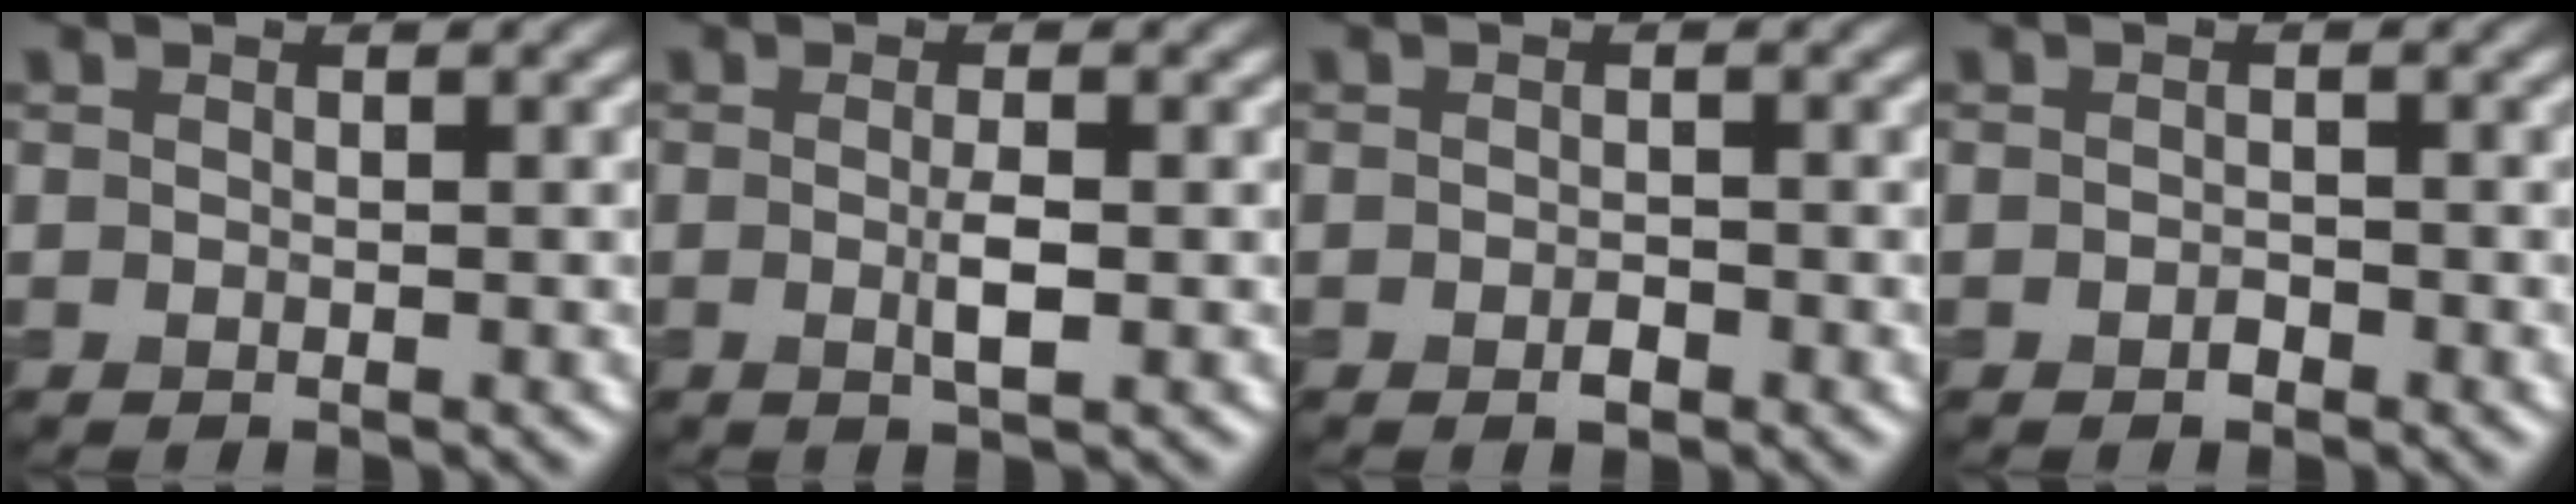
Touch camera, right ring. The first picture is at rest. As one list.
[{"total": 2.0, "force": [-0.1, 0.3, 2.0], "torque": [-0.038, -0.004, -0.003]}, {"total": 1.0, "force": [-0.5, 0.4, 0.8], "torque": [-0.013, -0.001, -0.009]}, {"total": 0.7, "force": [-0.5, 0.4, 0.4], "torque": [-0.007, -0.001, -0.009]}]